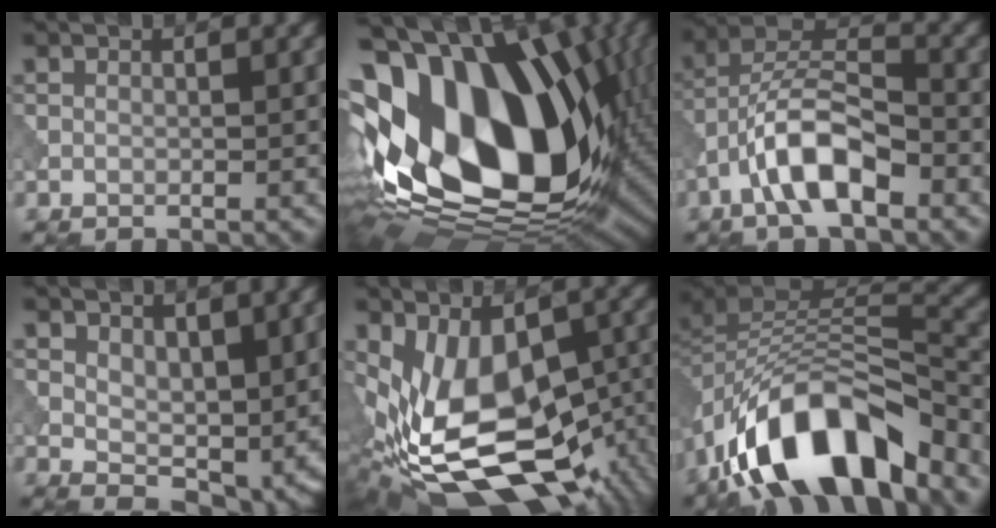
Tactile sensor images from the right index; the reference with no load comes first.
{"total": 21.0, "force": [1.7, 13.3, 16.2], "torque": [-0.316, -0.017, 0.042]}
{"total": 7.1, "force": [-3.5, 2.7, 5.6], "torque": [-0.094, 0.017, -0.071]}
{"total": 5.4, "force": [2.4, 2.9, 3.9], "torque": [-0.064, -0.014, 0.047]}
{"total": 17.2, "force": [-4.8, 9.5, 13.5], "torque": [-0.204, -0.024, -0.052]}
{"total": 13.4, "force": [-8.6, 5.7, 8.5], "torque": [-0.143, 0.001, -0.155]}